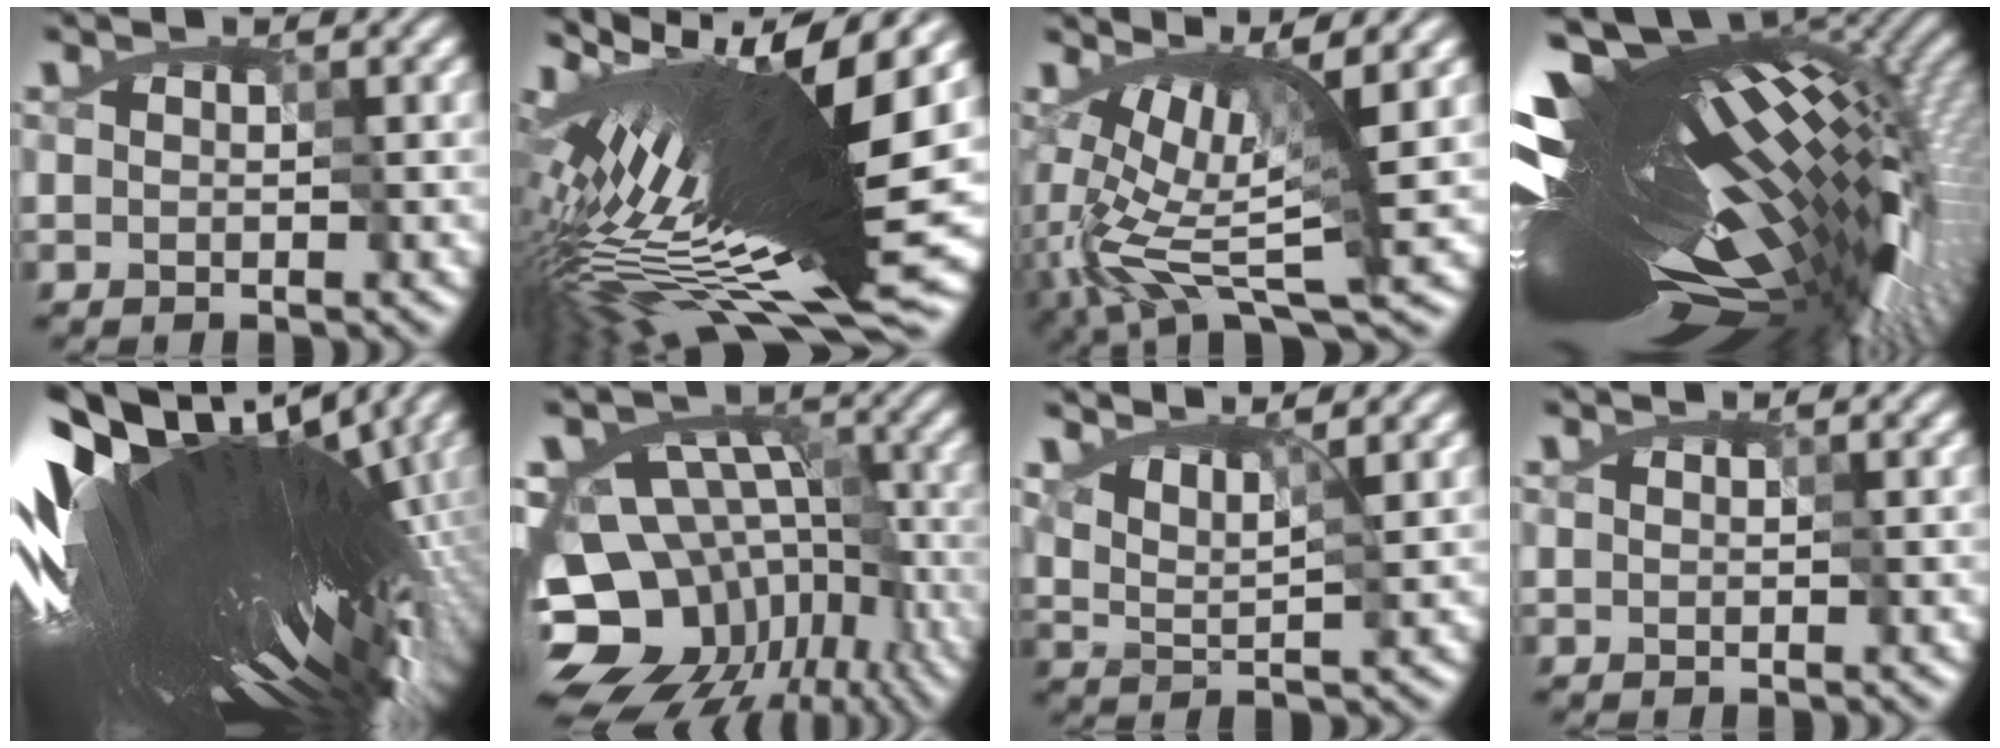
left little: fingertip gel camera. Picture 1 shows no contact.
{"total": 15.1, "force": [-0.2, 3.1, 14.8], "torque": [-0.255, -0.002, 0.007]}
{"total": 7.4, "force": [-1.0, 2.5, 6.8], "torque": [-0.143, -0.016, -0.009]}
{"total": 18.5, "force": [-0.9, 5.5, 17.7], "torque": [-0.325, -0.019, 0.000]}
{"total": 18.2, "force": [1.1, 5.7, 17.2], "torque": [-0.302, -0.011, 0.038]}
{"total": 15.5, "force": [-7.5, 11.0, 7.8], "torque": [-0.139, -0.004, -0.091]}
{"total": 2.7, "force": [1.9, 0.6, 1.9], "torque": [-0.043, -0.006, 0.032]}
{"total": 0.0}